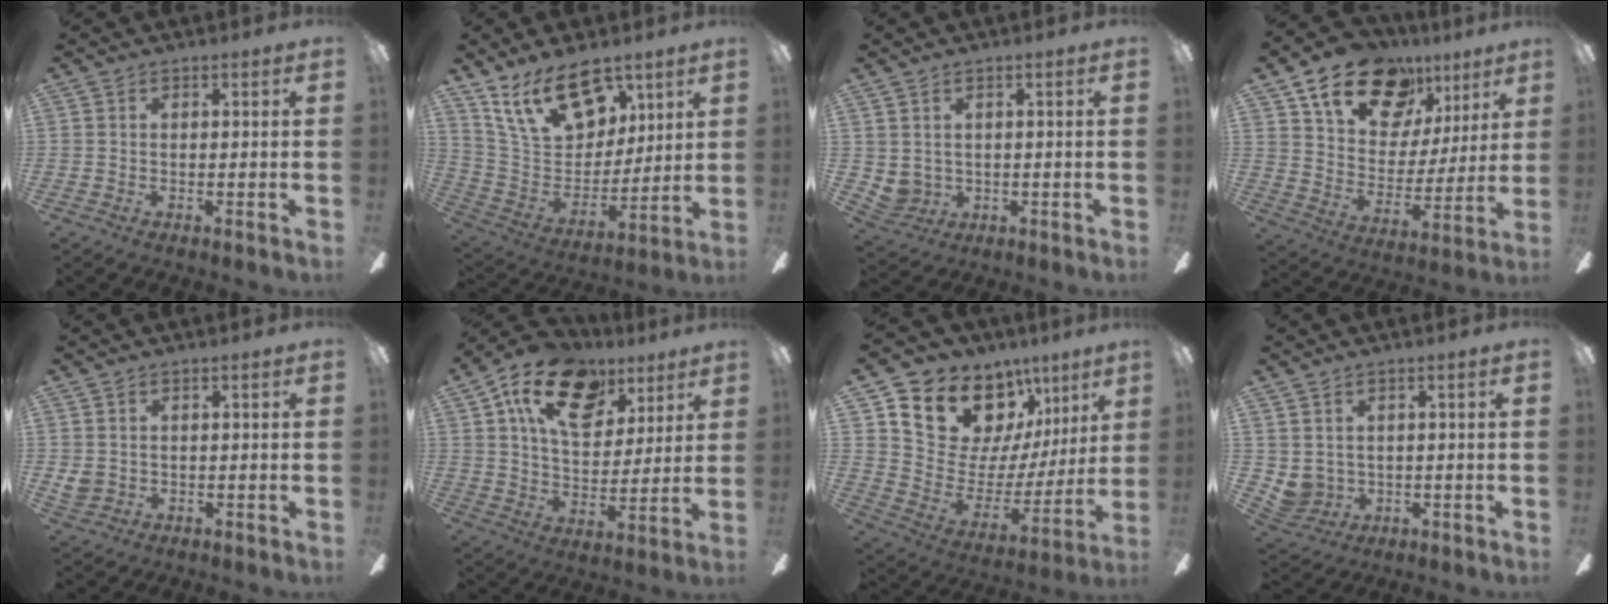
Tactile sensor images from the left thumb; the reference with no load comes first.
{"total": 19.3, "force": [12.1, 11.2, 10.0], "torque": [-0.166, -0.057, 0.224]}
{"total": 3.5, "force": [1.6, 2.9, 1.0], "torque": [-0.034, -0.008, 0.031]}
{"total": 19.9, "force": [12.7, 12.0, 9.6], "torque": [-0.159, -0.064, 0.229]}
{"total": 2.5, "force": [0.9, 2.1, 1.1], "torque": [-0.022, 0.002, 0.018]}
{"total": 18.7, "force": [10.2, 11.0, 11.2], "torque": [-0.185, -0.032, 0.182]}
{"total": 17.2, "force": [11.7, 11.3, 5.6], "torque": [-0.103, -0.086, 0.229]}
{"total": 4.1, "force": [1.5, 3.6, 1.2], "torque": [-0.047, -0.008, 0.029]}